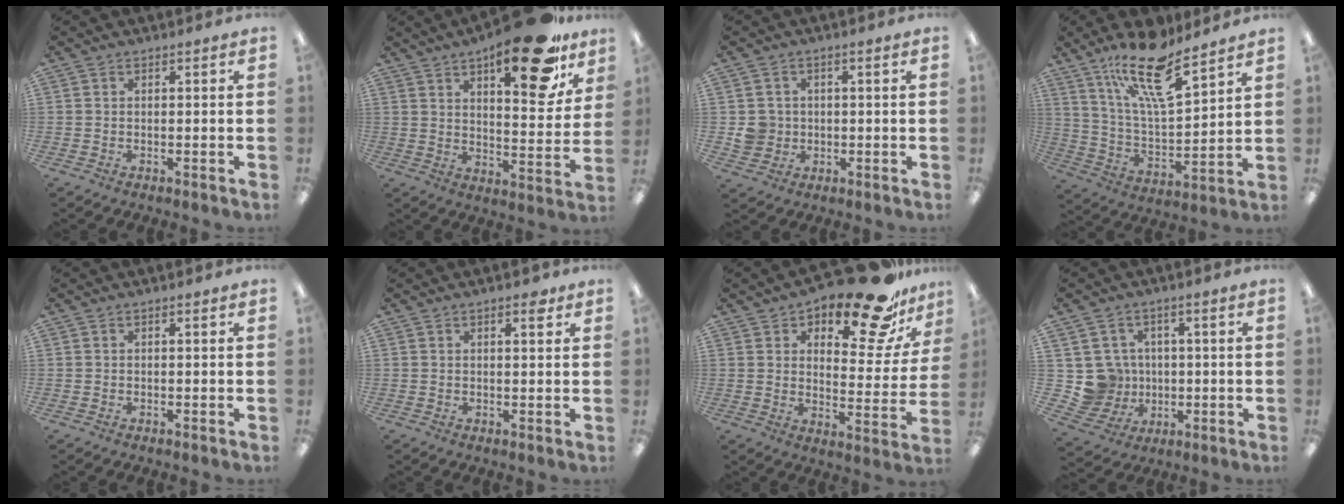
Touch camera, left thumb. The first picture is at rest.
{"total": 20.6, "force": [13.3, 7.3, 13.8], "torque": [-0.183, -0.078, 0.207]}
{"total": 4.8, "force": [-0.1, 4.7, 1.1], "torque": [-0.011, 0.007, -0.001]}
{"total": 19.0, "force": [13.1, 6.1, 12.4], "torque": [-0.216, -0.072, 0.221]}
{"total": 0.0}
{"total": 3.0, "force": [1.8, 1.0, 2.2], "torque": [-0.022, -0.007, 0.024]}
{"total": 19.6, "force": [14.3, 7.0, 11.3], "torque": [-0.164, -0.097, 0.236]}
{"total": 8.2, "force": [0.6, 8.1, 1.0], "torque": [-0.046, 0.004, 0.025]}